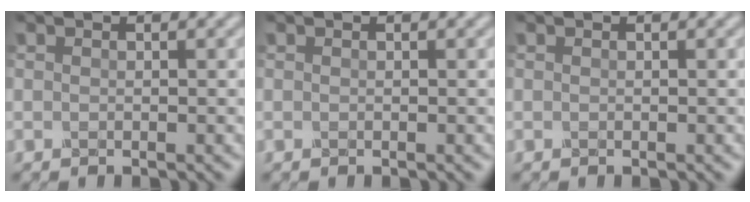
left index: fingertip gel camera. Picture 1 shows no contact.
{"total": 0.0}
{"total": 0.0}